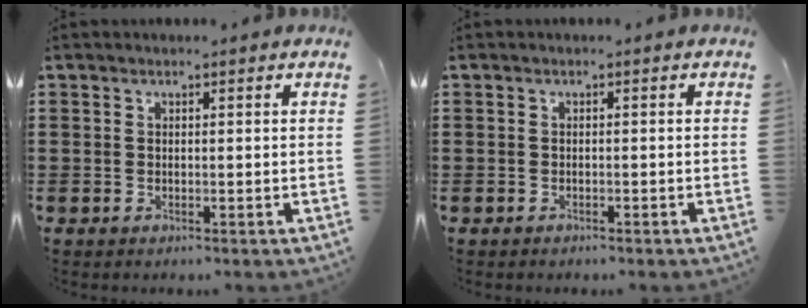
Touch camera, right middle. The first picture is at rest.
{"total": 0.7, "force": [-0.6, 0.3, 0.0], "torque": [-0.002, 0.002, -0.014]}